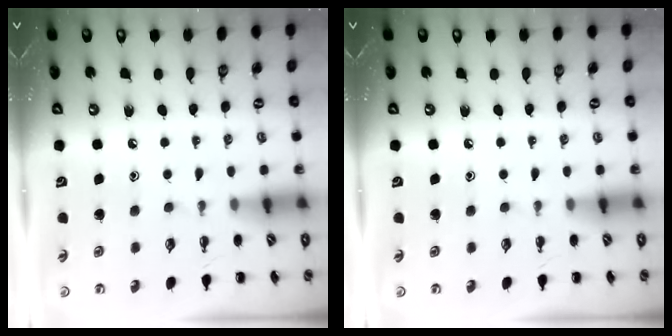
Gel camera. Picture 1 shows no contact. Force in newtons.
{"total": 0.0}